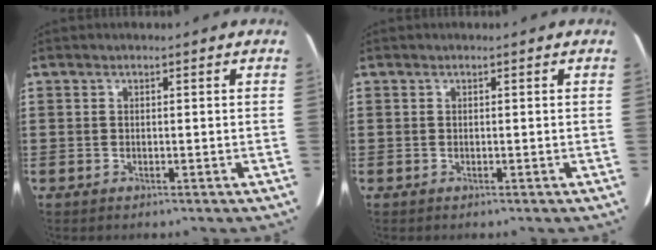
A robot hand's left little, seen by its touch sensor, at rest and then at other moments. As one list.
[{"total": 0.0}]